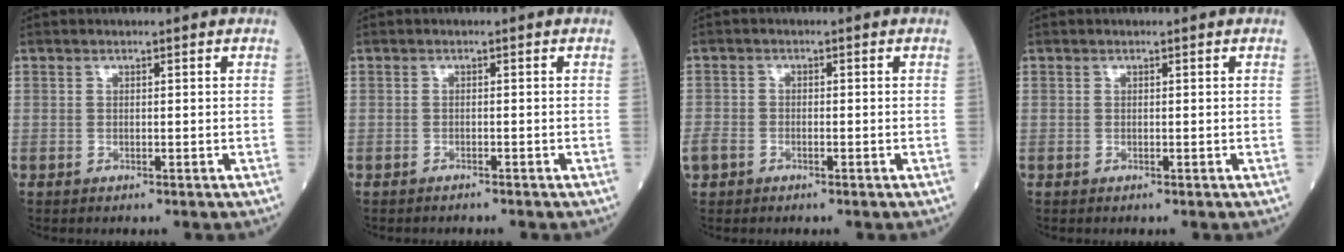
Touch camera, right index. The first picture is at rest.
{"total": 1.4, "force": [-1.3, 0.0, 0.3], "torque": [-0.006, -0.002, -0.016]}
{"total": 3.1, "force": [-1.8, 2.0, 1.5], "torque": [-0.036, 0.001, -0.033]}
{"total": 0.0}